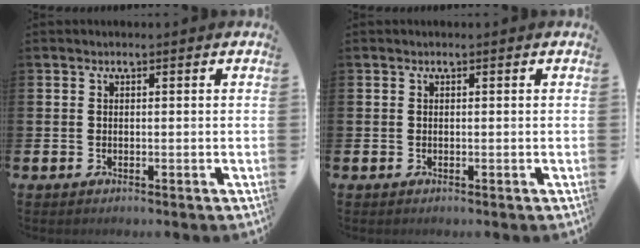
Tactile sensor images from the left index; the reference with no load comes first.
{"total": 0.0}